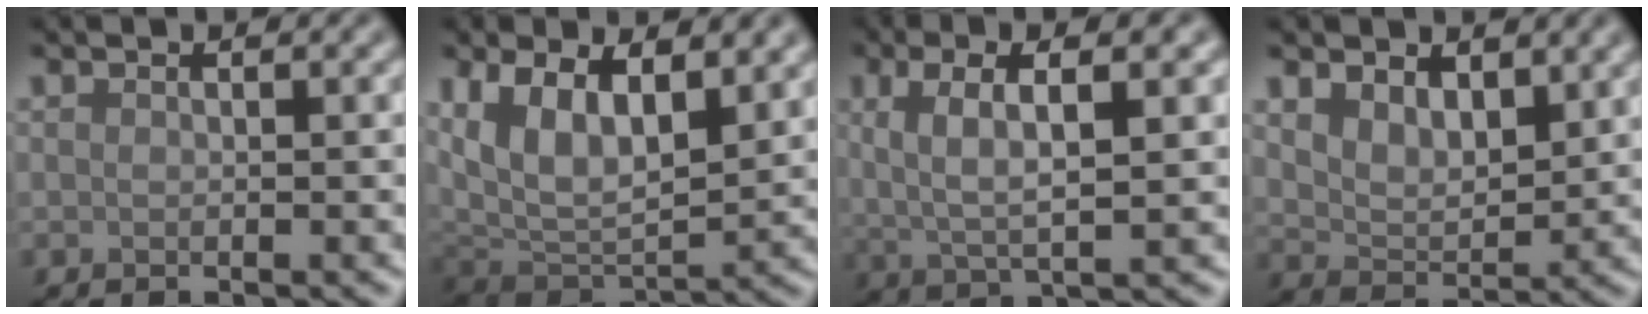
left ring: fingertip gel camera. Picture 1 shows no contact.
{"total": 9.4, "force": [3.6, 4.7, 7.3], "torque": [-0.146, -0.005, 0.062]}
{"total": 5.8, "force": [1.6, 1.7, 5.3], "torque": [-0.100, 0.003, 0.028]}
{"total": 4.0, "force": [2.2, 2.4, 2.3], "torque": [-0.055, -0.012, 0.040]}